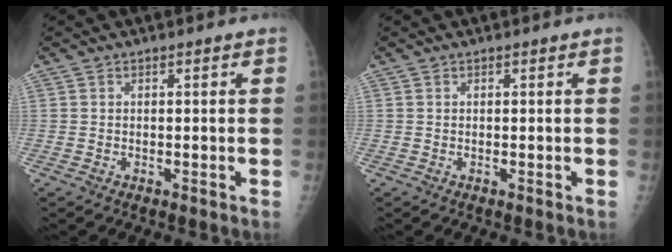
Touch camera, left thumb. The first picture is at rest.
{"total": 0.0}